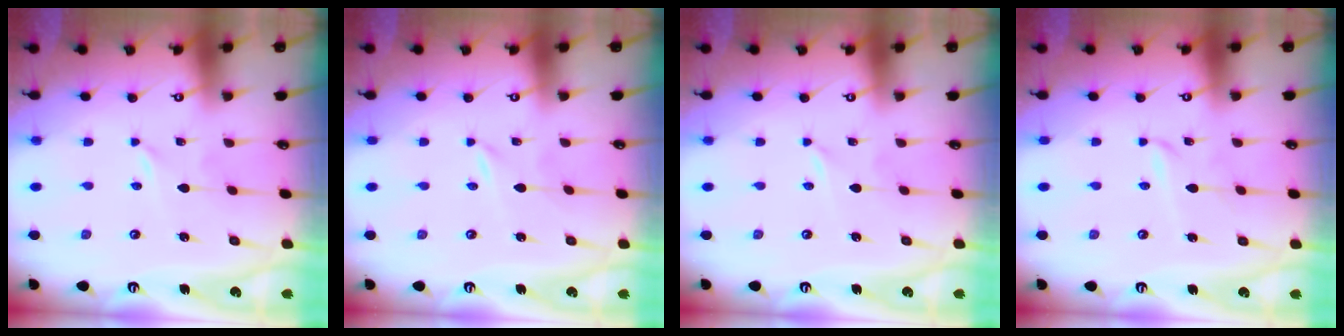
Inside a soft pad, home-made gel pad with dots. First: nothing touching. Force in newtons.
{"total": 0.0}
{"total": 0.0}
{"total": 1.9, "press": 1.9, "slide": 0.2}